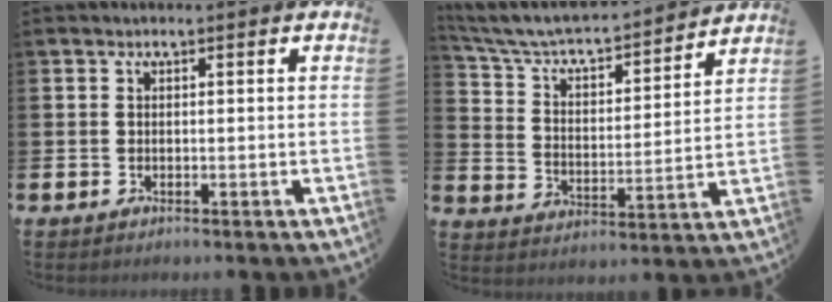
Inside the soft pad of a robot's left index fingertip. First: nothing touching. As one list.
[{"total": 6.4, "force": [5.8, 1.6, 2.1], "torque": [-0.074, -0.046, 0.094]}]